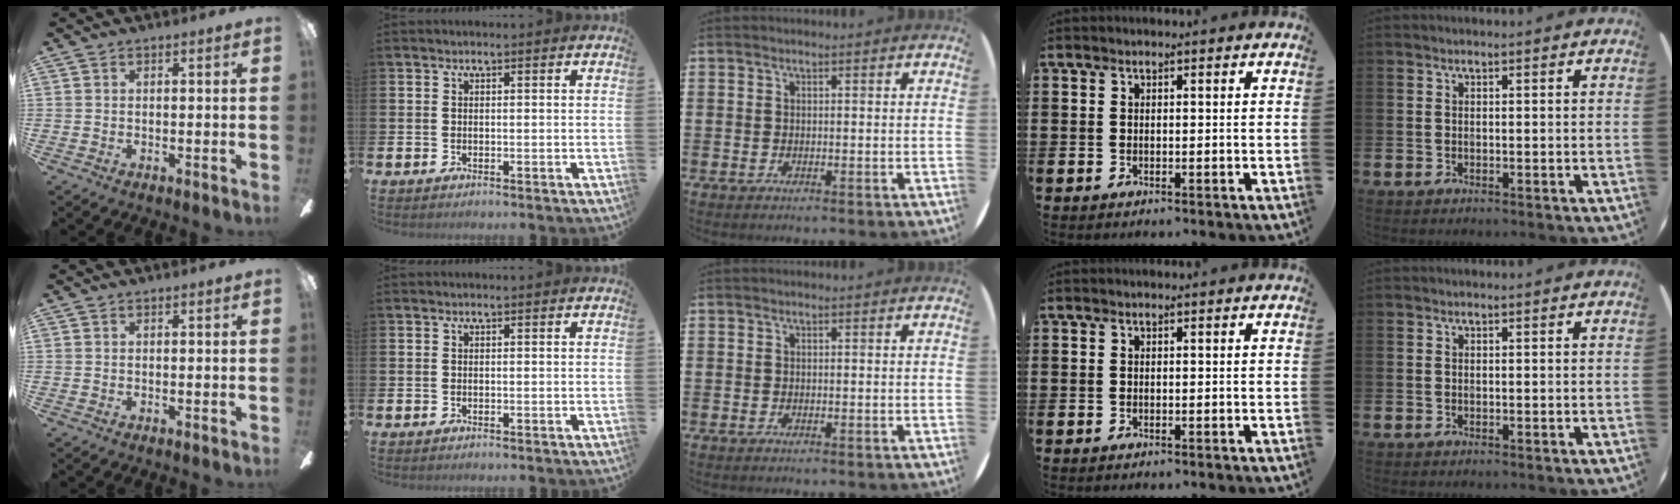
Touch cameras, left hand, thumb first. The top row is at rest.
{}